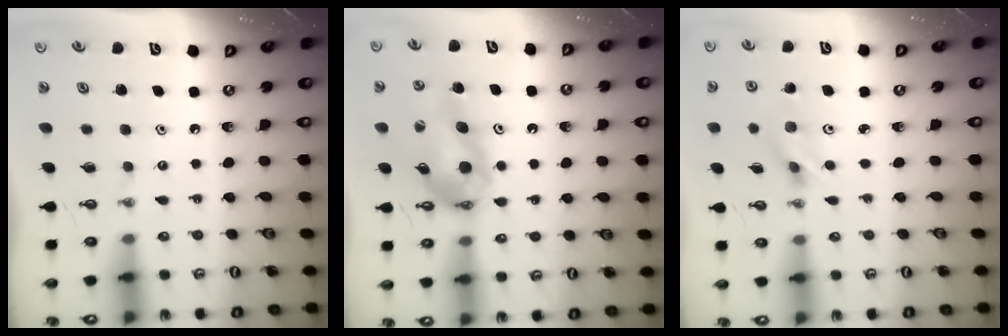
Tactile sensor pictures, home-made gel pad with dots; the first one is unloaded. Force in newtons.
{"total": 13.9, "press": 13.8, "slide": 1.9}
{"total": 3.9, "press": 3.2, "slide": 2.2}